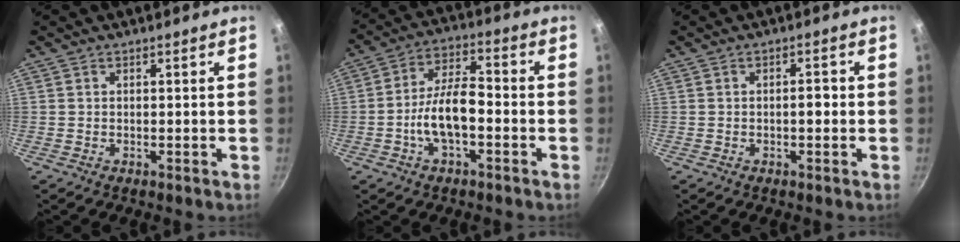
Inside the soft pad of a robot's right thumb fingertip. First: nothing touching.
{"total": 10.3, "force": [-2.8, 4.7, 8.7], "torque": [-0.147, 0.039, -0.058]}
{"total": 2.2, "force": [-0.4, 1.0, 1.9], "torque": [-0.024, 0.009, -0.006]}